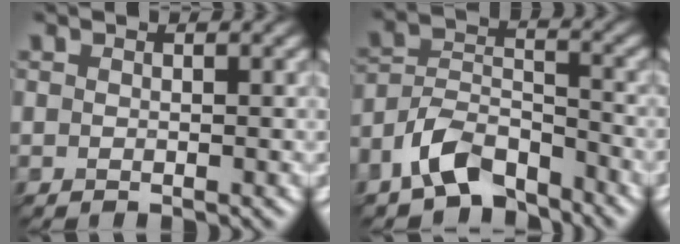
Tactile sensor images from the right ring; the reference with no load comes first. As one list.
[{"total": 5.7, "force": [-5.0, 2.2, 1.7], "torque": [-0.043, 0.006, -0.085]}]